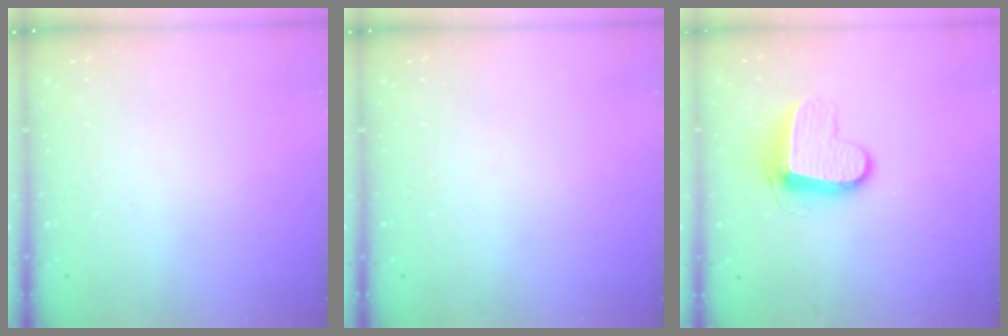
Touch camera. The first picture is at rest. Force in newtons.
{"total": 0.0}
{"total": 9.4, "press": 9.4, "slide": 0.2}